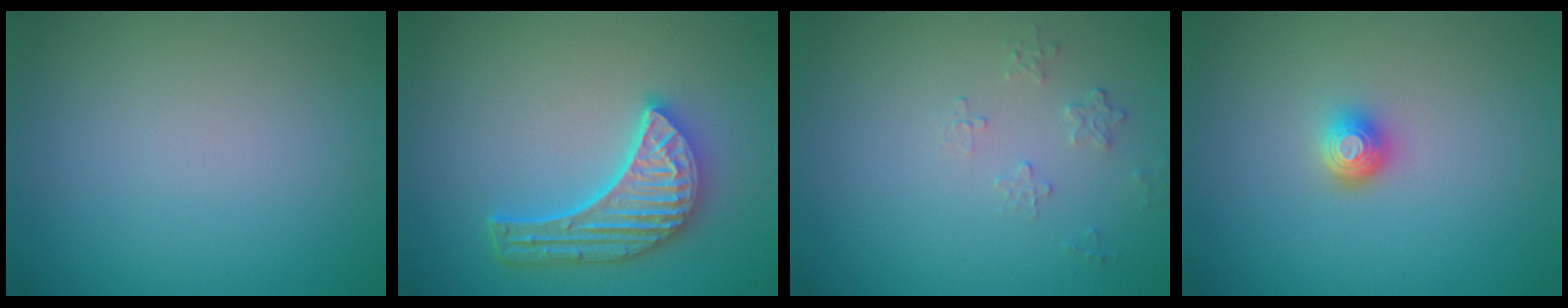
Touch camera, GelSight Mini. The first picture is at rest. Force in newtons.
{"total": 5.7, "press": 4.5, "slide": 3.5}
{"total": 1.2, "press": 0.8, "slide": 0.9}
{"total": 1.8, "press": 1.3, "slide": 1.2}